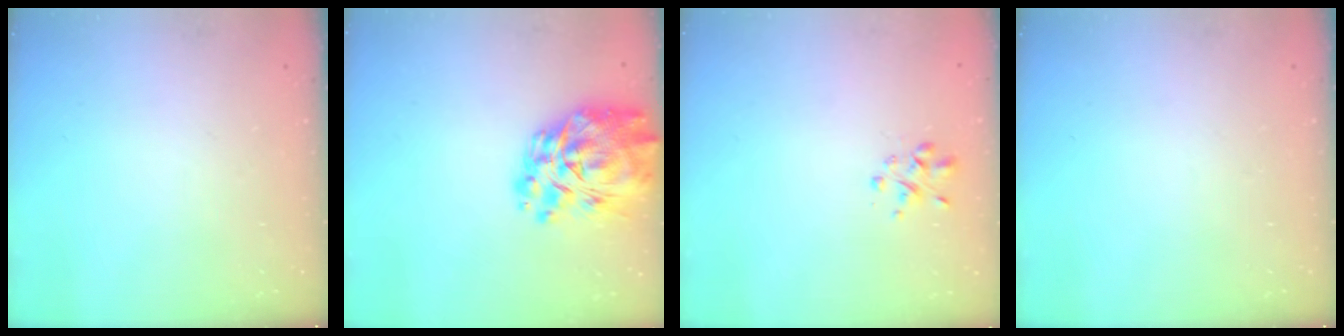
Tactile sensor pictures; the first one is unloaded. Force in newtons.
{"total": 17.4, "press": 16.5, "slide": 5.7}
{"total": 1.6, "press": 1.5, "slide": 0.5}
{"total": 0.0}